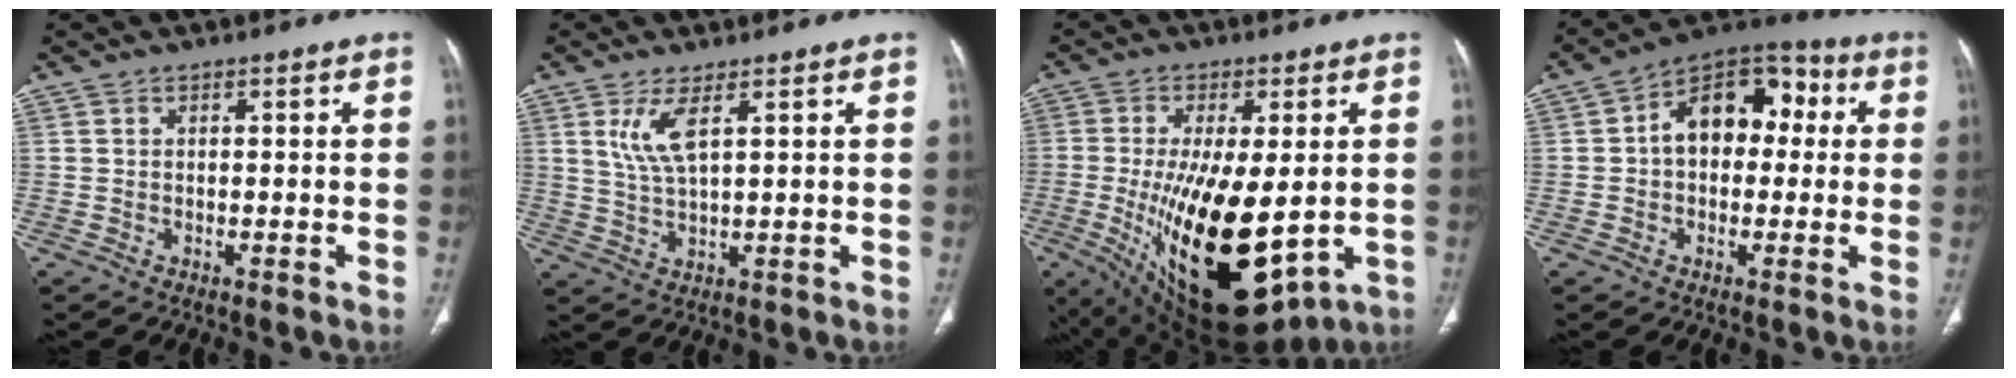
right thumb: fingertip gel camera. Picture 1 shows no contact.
{"total": 5.5, "force": [2.4, 1.3, 4.8], "torque": [-0.107, -0.018, 0.059]}
{"total": 23.8, "force": [-4.0, 9.9, 21.3], "torque": [-0.367, -0.031, -0.030]}
{"total": 13.8, "force": [1.8, 9.3, 10.0], "torque": [-0.110, 0.038, 0.013]}